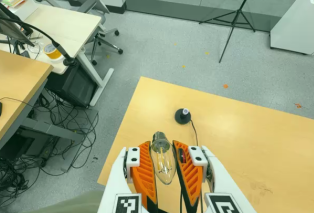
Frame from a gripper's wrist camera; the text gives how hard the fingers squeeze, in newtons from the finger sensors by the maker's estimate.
{"total": 20.0, "left": 22.3, "right": 17.7}